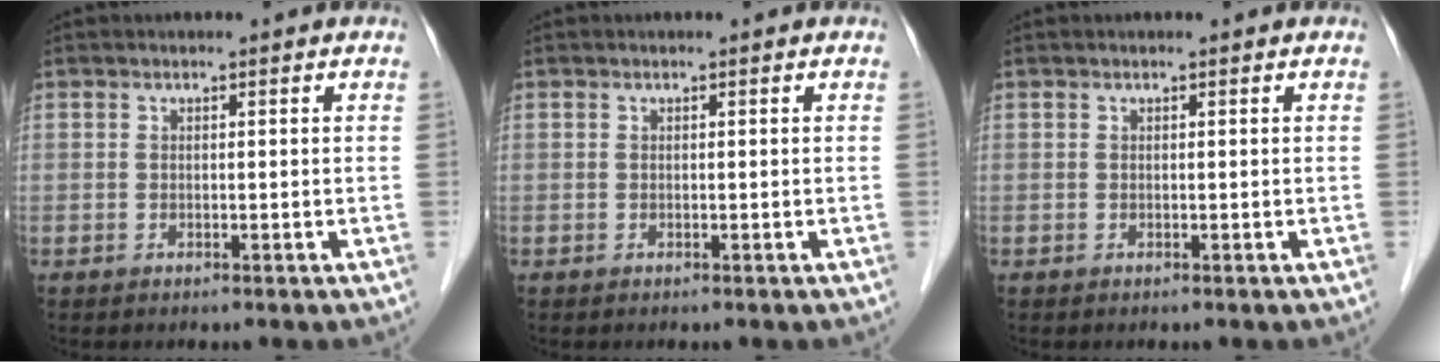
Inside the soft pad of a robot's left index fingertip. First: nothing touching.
{"total": 0.0}
{"total": 0.0}